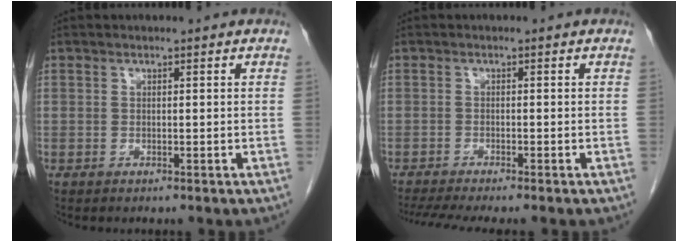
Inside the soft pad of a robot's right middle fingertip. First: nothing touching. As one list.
[{"total": 6.7, "force": [-5.6, -0.1, 3.6], "torque": [-0.053, -0.014, -0.092]}]